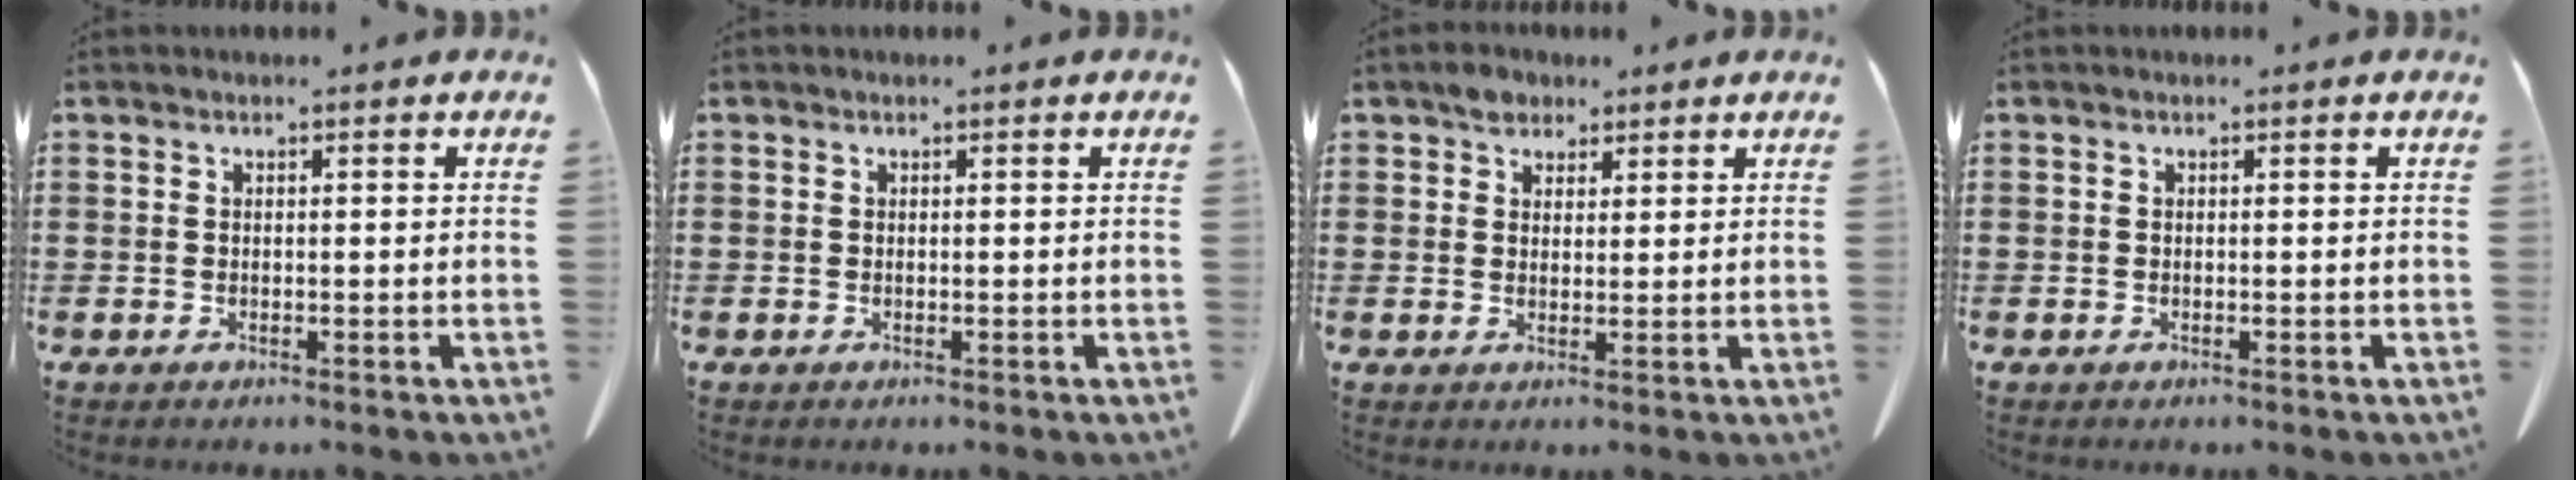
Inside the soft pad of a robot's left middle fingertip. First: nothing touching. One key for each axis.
{"total": 0.0}
{"total": 3.0, "fx": 2.3, "fy": 1.8, "fz": 0.6, "tx": -0.011, "ty": 0.003, "tz": 0.044}
{"total": 0.0}